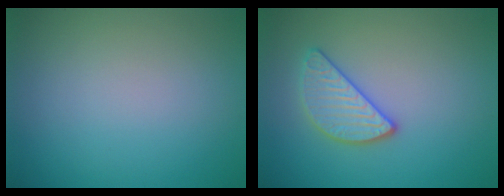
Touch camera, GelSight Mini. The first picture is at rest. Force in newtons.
{"total": 2.8, "press": 2.7, "slide": 0.4}